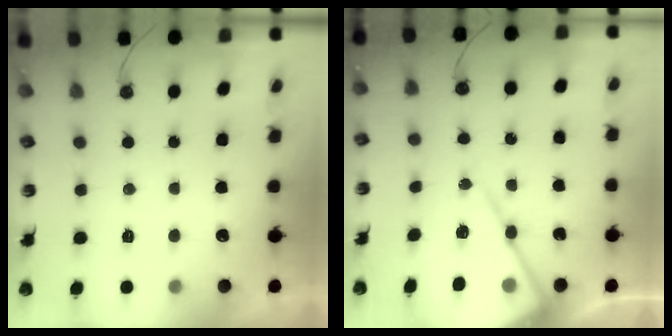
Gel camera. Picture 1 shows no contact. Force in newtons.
{"total": 13.4, "press": 13.4, "slide": 1.5}